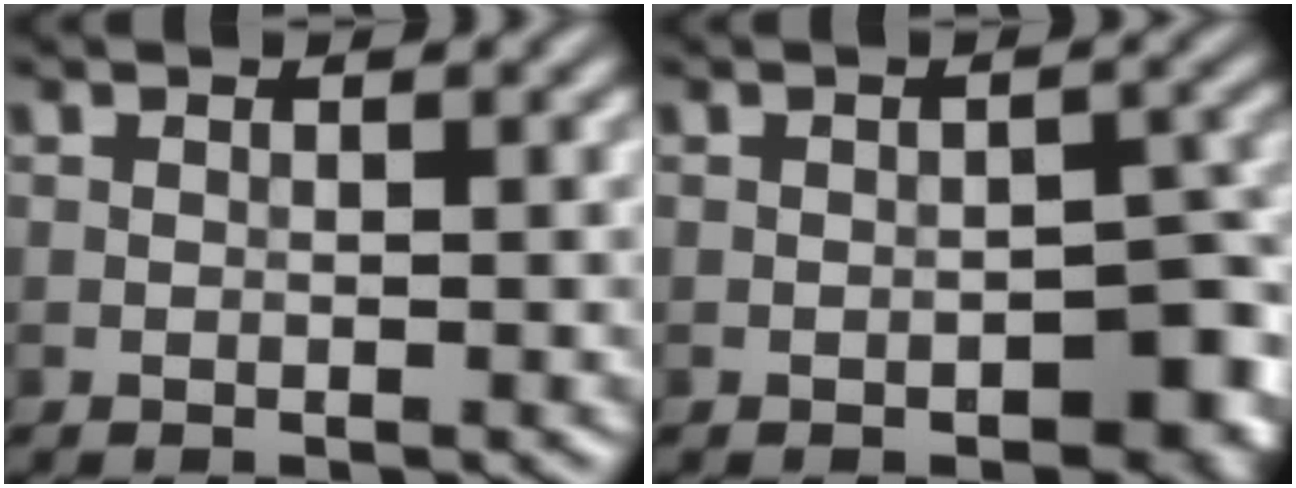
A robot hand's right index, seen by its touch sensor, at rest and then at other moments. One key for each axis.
{"total": 3.8, "fx": -1.5, "fy": 2.0, "fz": 2.8, "tx": -0.031, "ty": 0.001, "tz": -0.015}